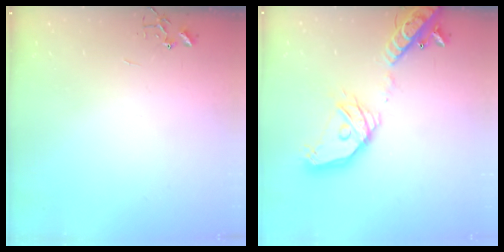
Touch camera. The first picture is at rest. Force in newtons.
{"total": 21.9, "press": 21.6, "slide": 3.8}